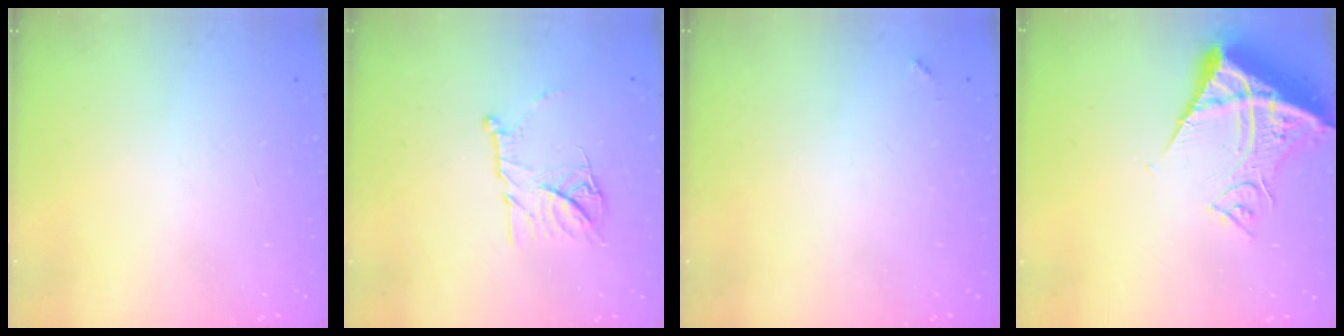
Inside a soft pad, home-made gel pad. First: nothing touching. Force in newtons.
{"total": 11.7, "press": 11.6, "slide": 1.0}
{"total": 3.5, "press": 3.5, "slide": 0.2}
{"total": 13.5, "press": 13.3, "slide": 1.8}